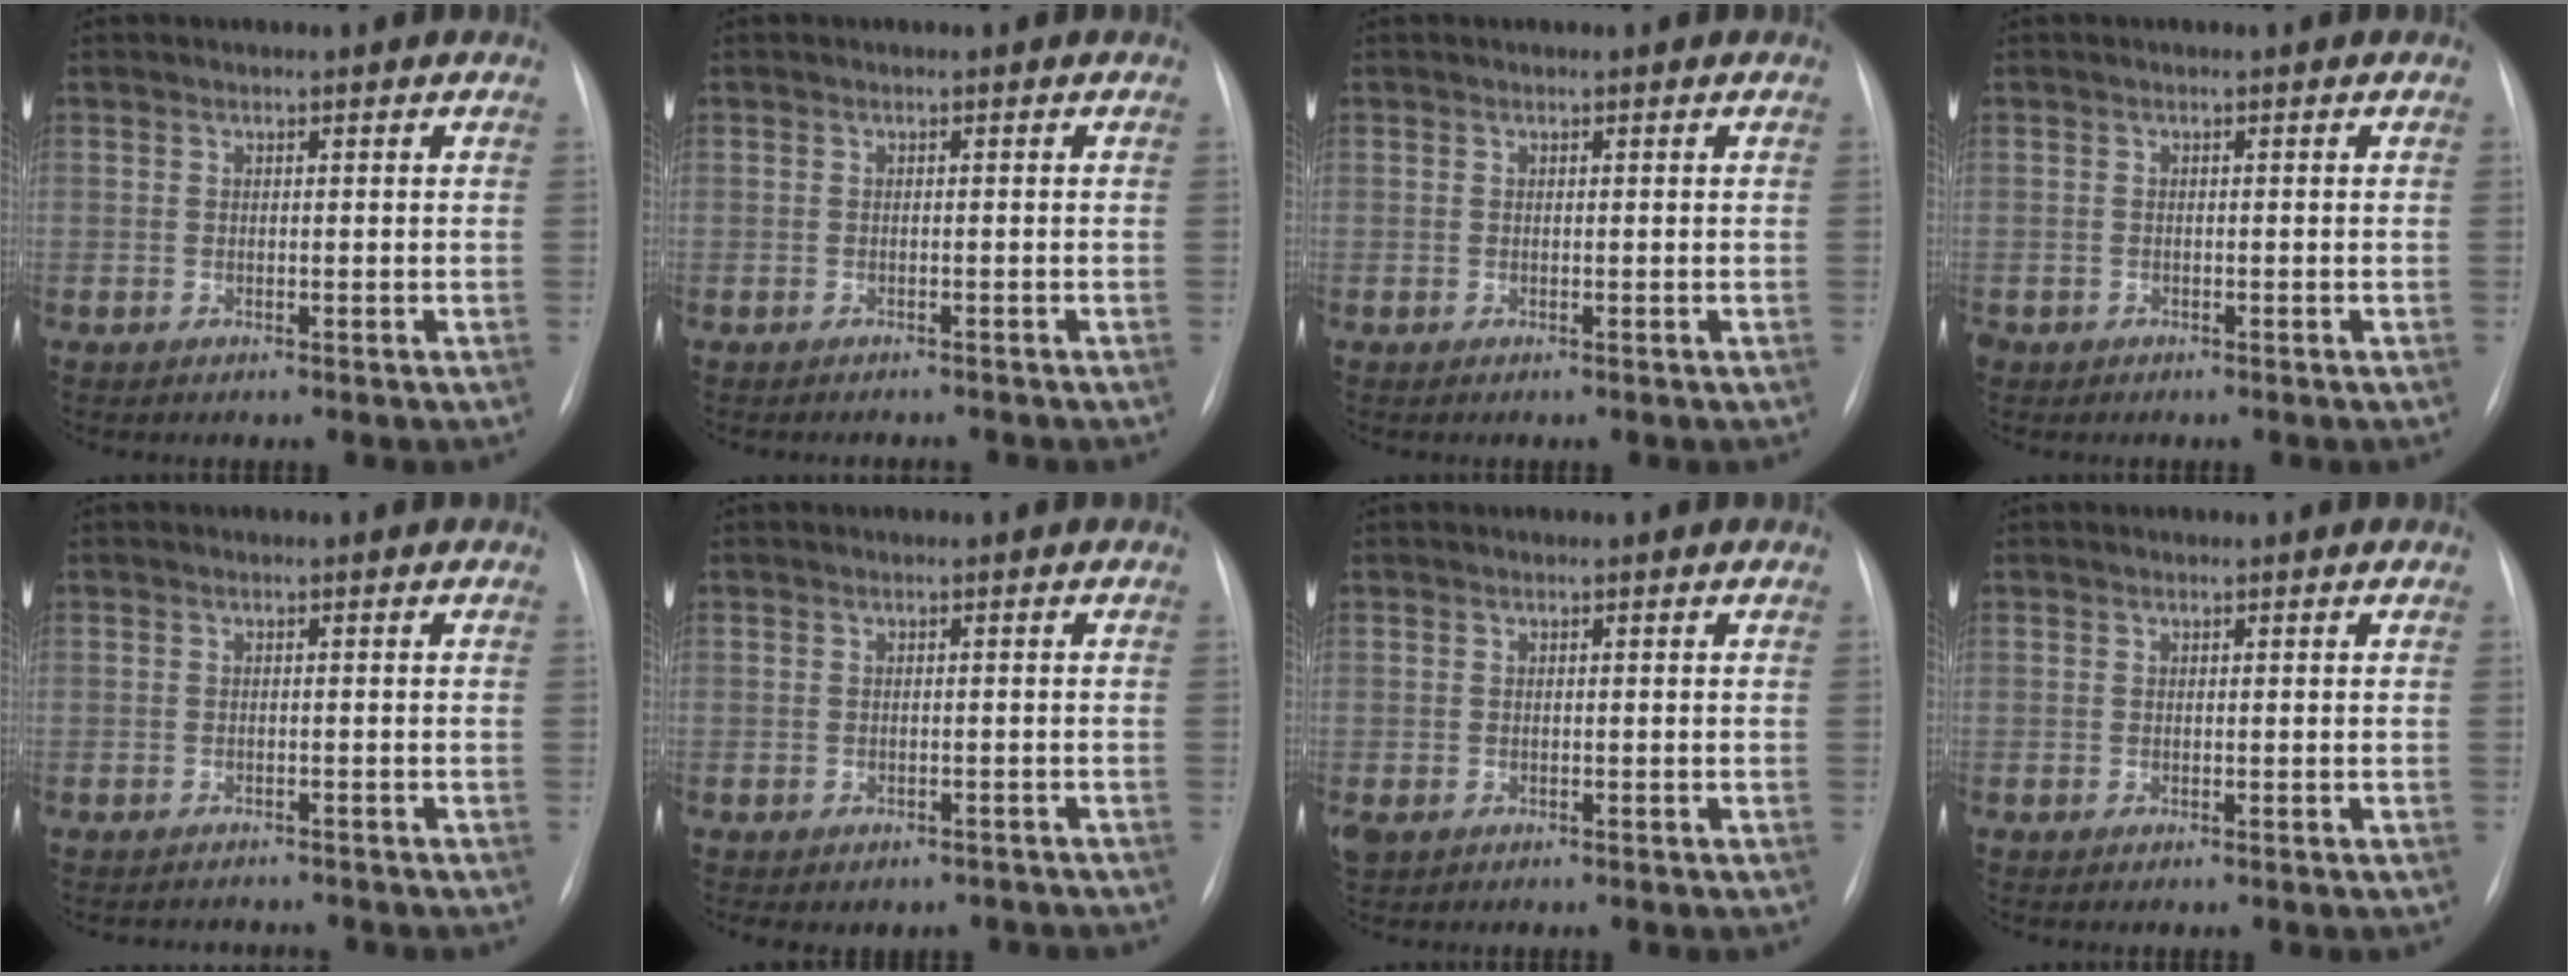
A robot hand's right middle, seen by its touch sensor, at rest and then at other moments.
{"total": 2.4, "force": [-2.4, 0.3, 0.4], "torque": [0.000, -0.005, -0.028]}
{"total": 0.0}
{"total": 1.2, "force": [-0.7, 0.9, 0.3], "torque": [-0.007, 0.003, -0.010]}
{"total": 3.3, "force": [-3.3, 0.6, 0.2], "torque": [0.005, -0.003, -0.041]}
{"total": 4.3, "force": [-3.6, 2.3, 0.8], "torque": [-0.004, 0.015, -0.038]}
{"total": 1.8, "force": [-0.8, 1.3, 0.9], "torque": [-0.022, -0.001, -0.005]}
{"total": 0.0}